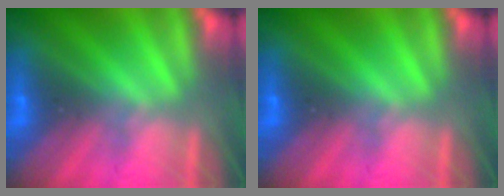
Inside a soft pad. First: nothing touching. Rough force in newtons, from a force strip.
{"total": 0.0}